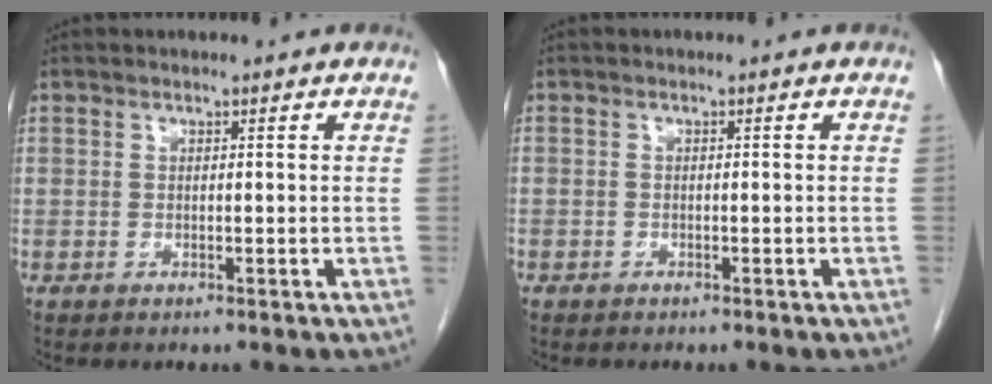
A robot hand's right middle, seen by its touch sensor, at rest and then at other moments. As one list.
[{"total": 0.8, "force": [-0.6, 0.5, 0.0], "torque": [-0.009, 0.003, -0.012]}]